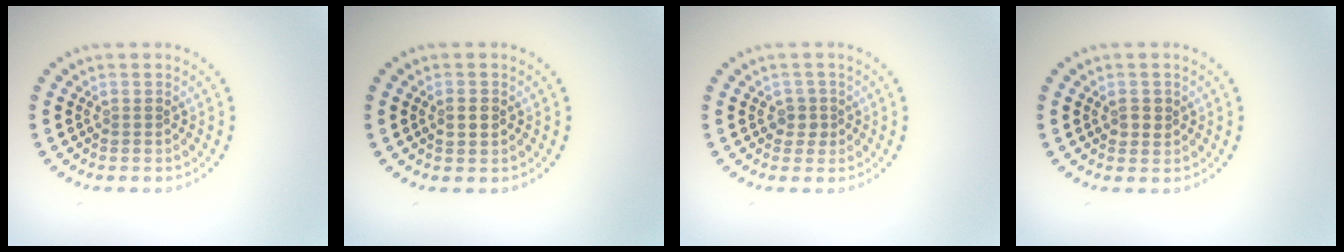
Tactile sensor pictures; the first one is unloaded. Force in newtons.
{"total": 1.1, "press": 1.1, "slide": 0.1}
{"total": 1.5, "press": 1.2, "slide": 0.9}
{"total": 1.3, "press": 1.3, "slide": 0.2}